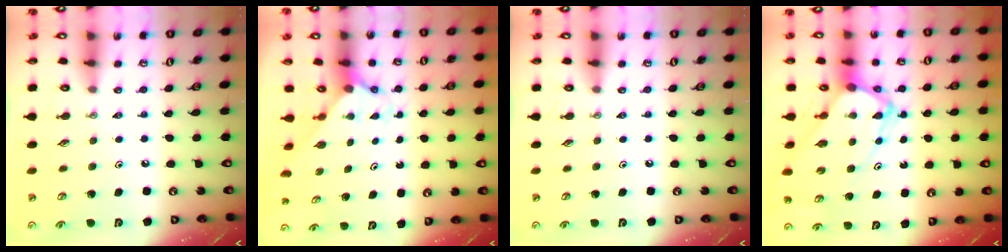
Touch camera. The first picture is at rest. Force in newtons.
{"total": 1.7, "press": 1.7, "slide": 0.1}
{"total": 0.0}
{"total": 10.1, "press": 10.0, "slide": 0.9}